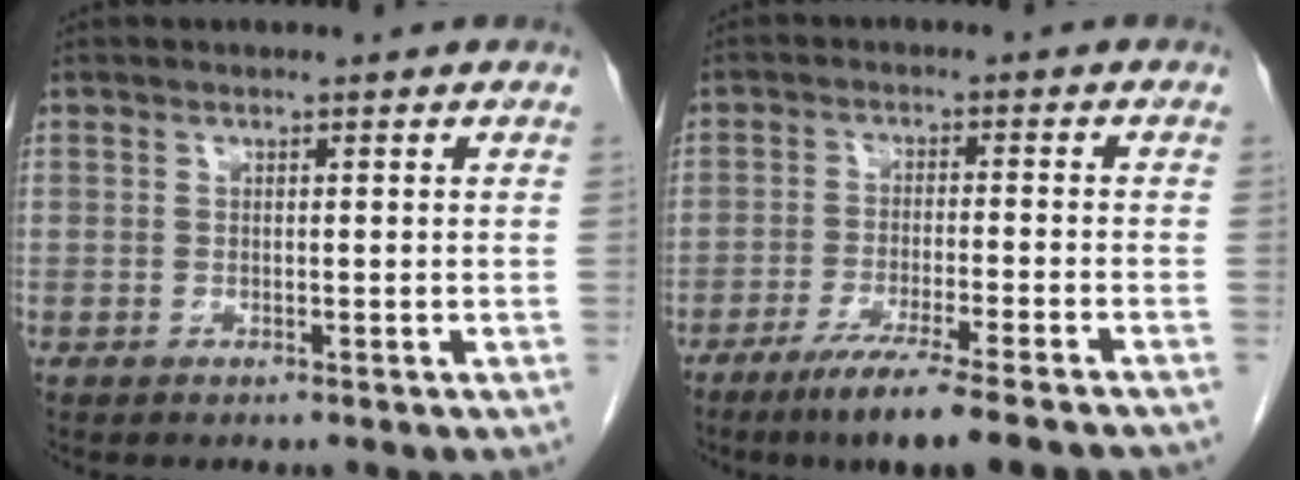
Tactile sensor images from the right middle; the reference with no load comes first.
{"total": 10.8, "force": [-8.3, -0.5, 6.9], "torque": [-0.103, -0.029, -0.128]}